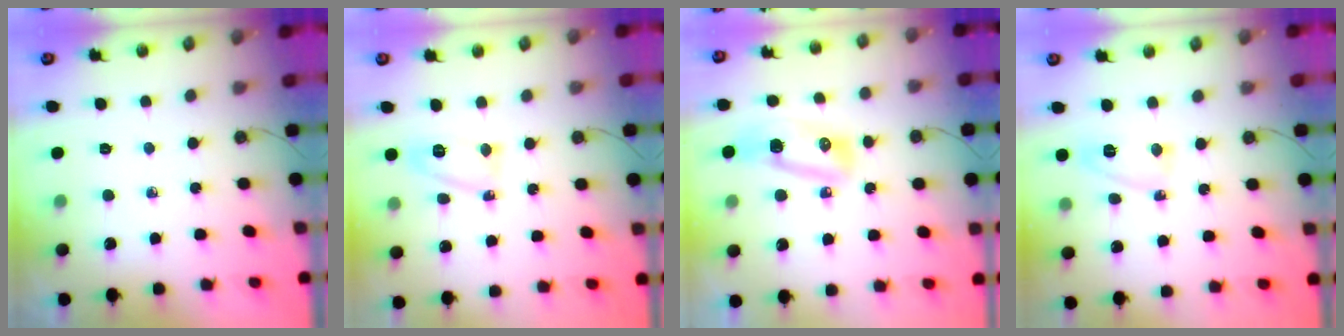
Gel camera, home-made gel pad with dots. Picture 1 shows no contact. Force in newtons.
{"total": 8.4, "press": 8.4, "slide": 0.9}
{"total": 9.8, "press": 9.8, "slide": 1.1}
{"total": 4.8, "press": 4.6, "slide": 1.2}